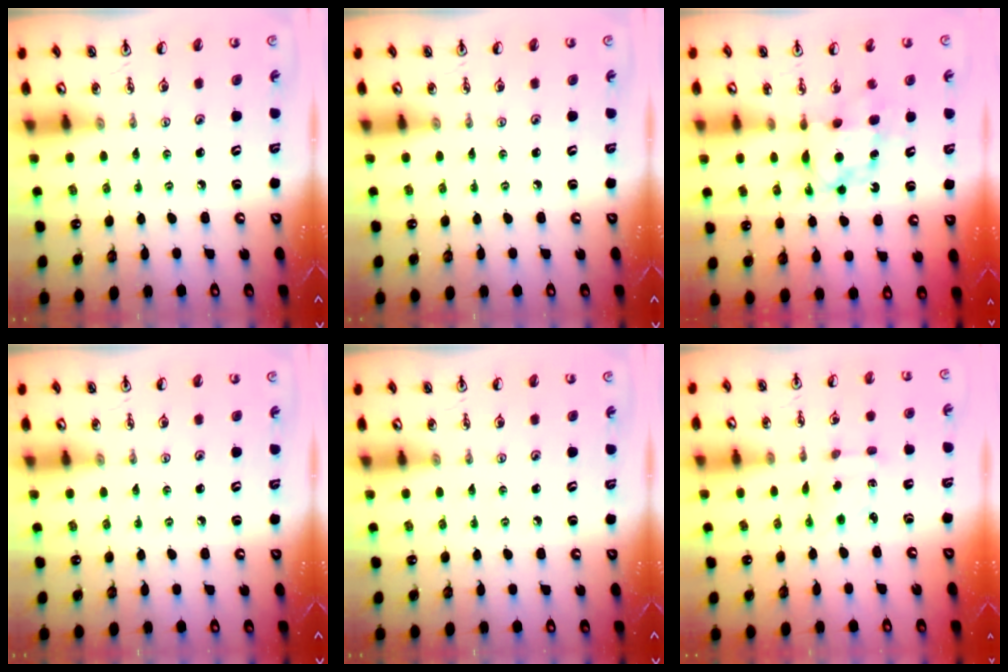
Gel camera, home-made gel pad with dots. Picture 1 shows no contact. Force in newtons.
{"total": 0.0}
{"total": 7.0, "press": 7.0, "slide": 0.5}
{"total": 0.0}
{"total": 0.0}
{"total": 2.2, "press": 2.2, "slide": 0.4}